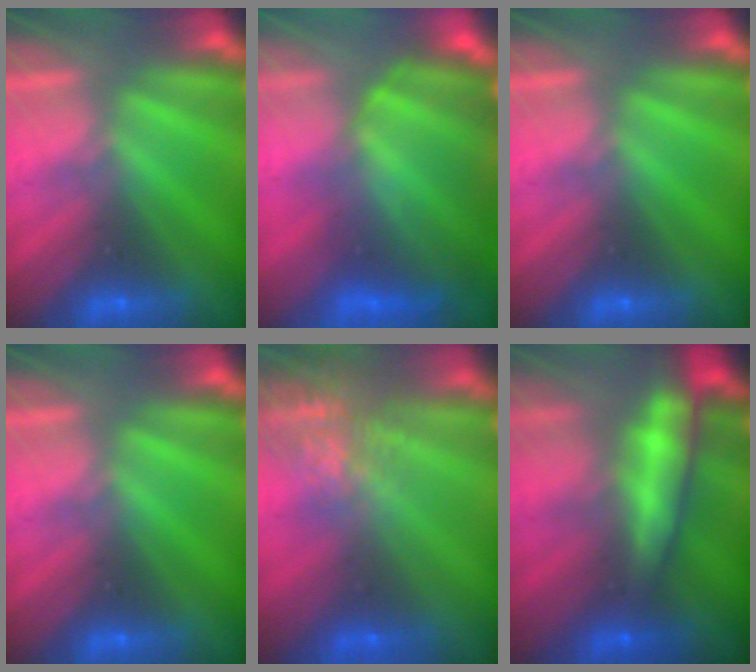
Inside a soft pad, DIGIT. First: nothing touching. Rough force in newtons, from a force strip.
{"total": 6.9}
{"total": 0.0}
{"total": 0.0}
{"total": 7.6}
{"total": 5.8}